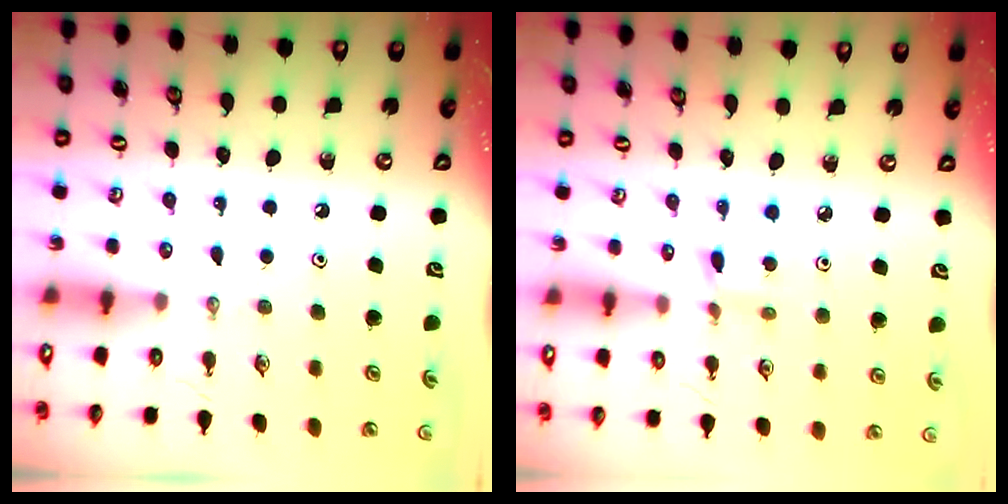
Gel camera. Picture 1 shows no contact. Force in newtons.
{"total": 3.0, "press": 3.0, "slide": 0.4}